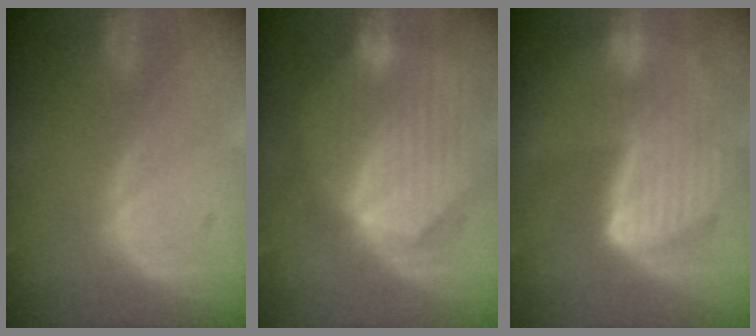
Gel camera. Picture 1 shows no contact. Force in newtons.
{"total": 10.4, "press": 9.1, "slide": 4.9}
{"total": 9.1, "press": 8.0, "slide": 4.5}